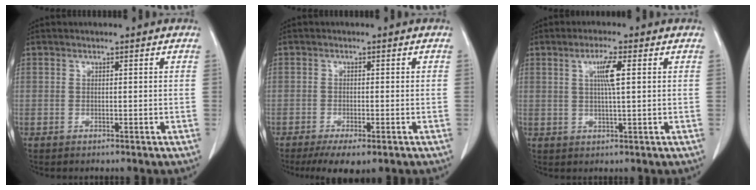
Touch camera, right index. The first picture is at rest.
{"total": 5.1, "force": [-3.3, 1.2, 3.7], "torque": [-0.059, -0.013, -0.048]}
{"total": 4.3, "force": [1.2, 0.0, 4.1], "torque": [-0.074, 0.000, 0.021]}